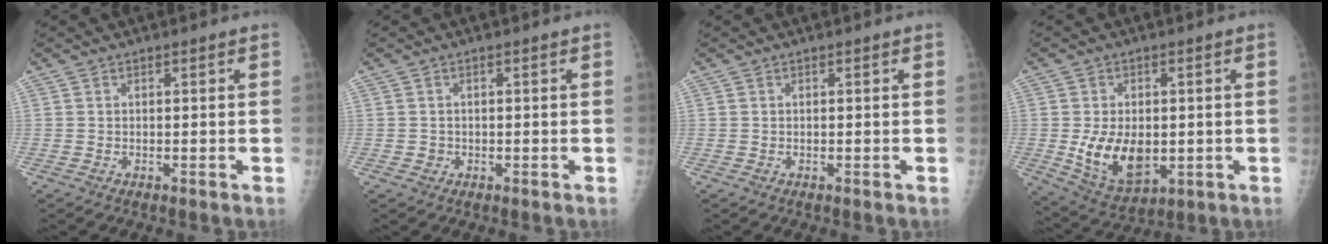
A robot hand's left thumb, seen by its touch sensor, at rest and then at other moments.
{"total": 1.2, "force": [-0.3, 1.2, 0.2], "torque": [0.009, 0.005, -0.002]}
{"total": 0.0}
{"total": 11.7, "force": [-1.2, 7.5, 9.0], "torque": [-0.125, -0.012, 0.001]}